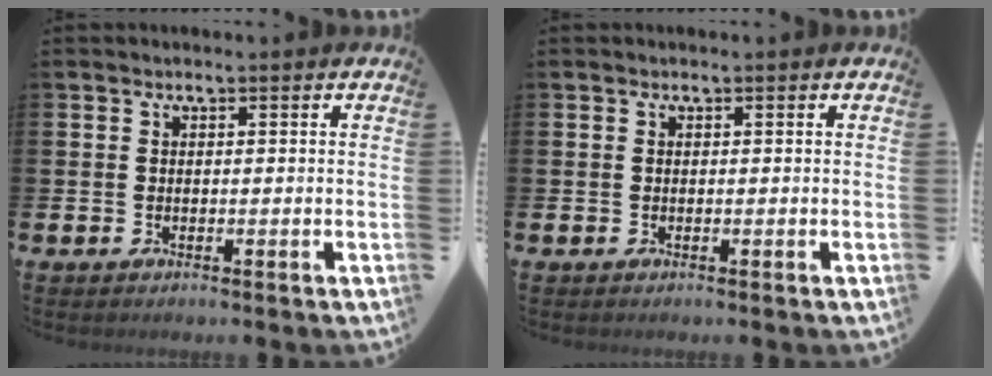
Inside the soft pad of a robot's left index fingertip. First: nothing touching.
{"total": 0.0}